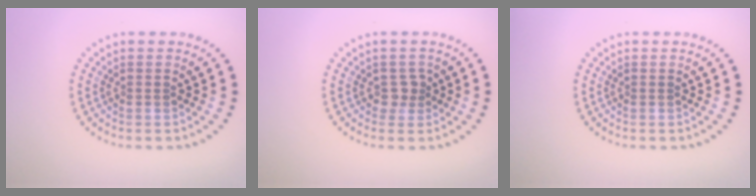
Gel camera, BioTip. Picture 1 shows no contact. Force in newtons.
{"total": 1.3, "press": 1.1, "slide": 0.8}
{"total": 0.0}